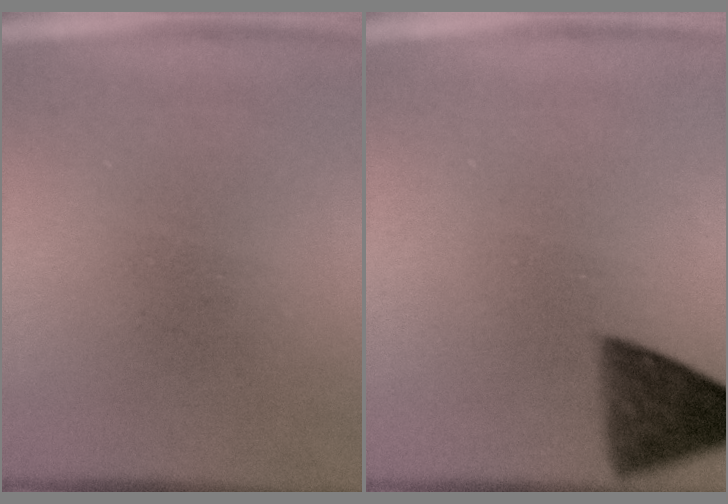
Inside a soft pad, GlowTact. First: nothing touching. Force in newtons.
{"total": 7.2}